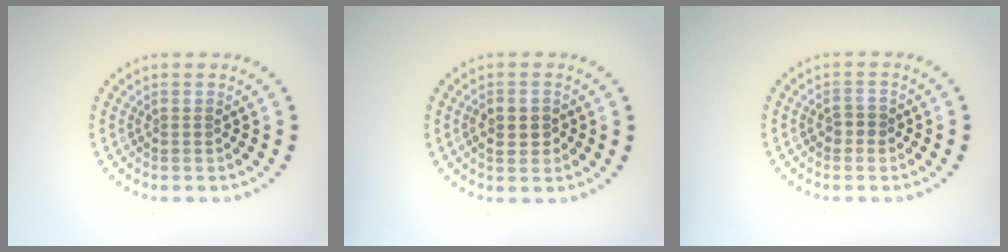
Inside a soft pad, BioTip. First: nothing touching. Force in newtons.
{"total": 2.4, "press": 2.4, "slide": 0.2}
{"total": 1.1, "press": 1.1, "slide": 0.3}